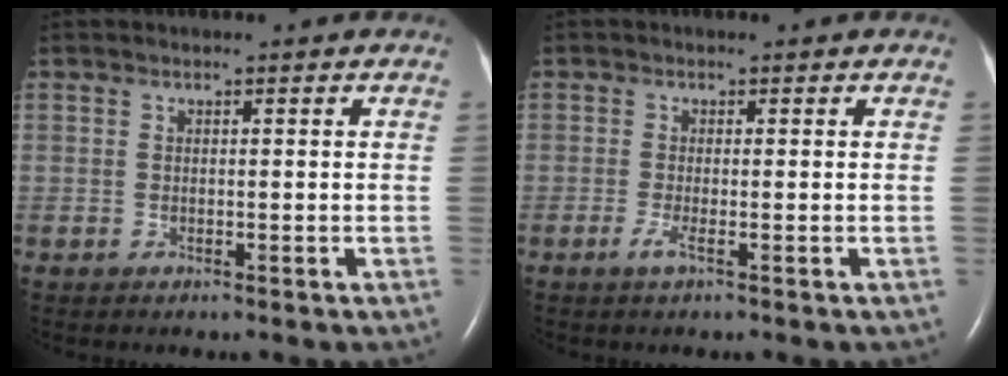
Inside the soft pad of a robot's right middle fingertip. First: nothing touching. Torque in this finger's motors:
{"motor_torque": [0.09, -0.10, 0.12, 0.08]}